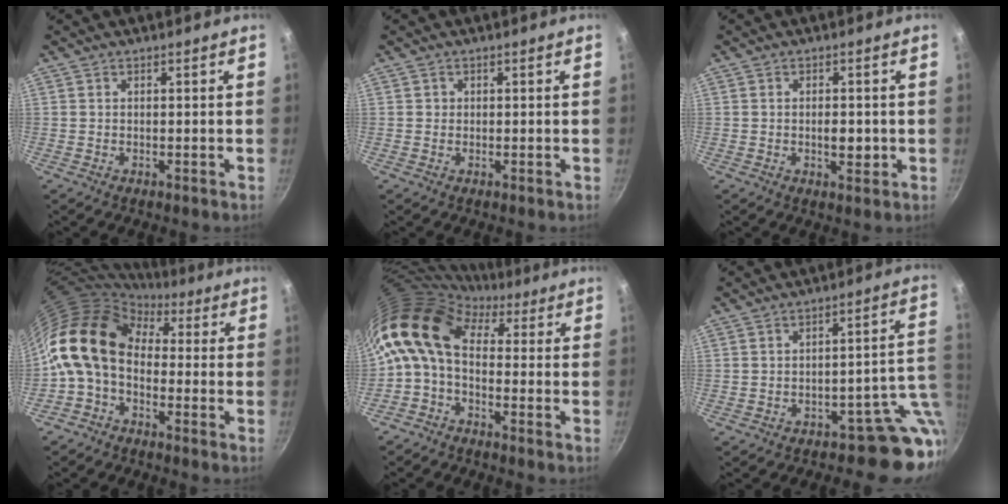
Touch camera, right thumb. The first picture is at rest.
{"total": 0.7, "force": [0.1, 0.7, 0.0], "torque": [0.005, 0.000, -0.001]}
{"total": 3.2, "force": [-0.4, 1.7, 2.8], "torque": [-0.032, -0.002, -0.006]}
{"total": 13.7, "force": [0.2, 9.6, 9.8], "torque": [-0.167, 0.029, -0.021]}
{"total": 12.8, "force": [1.1, 8.4, 9.6], "torque": [-0.183, 0.028, -0.006]}
{"total": 8.8, "force": [-2.6, 5.5, 6.4], "torque": [-0.006, 0.035, -0.040]}